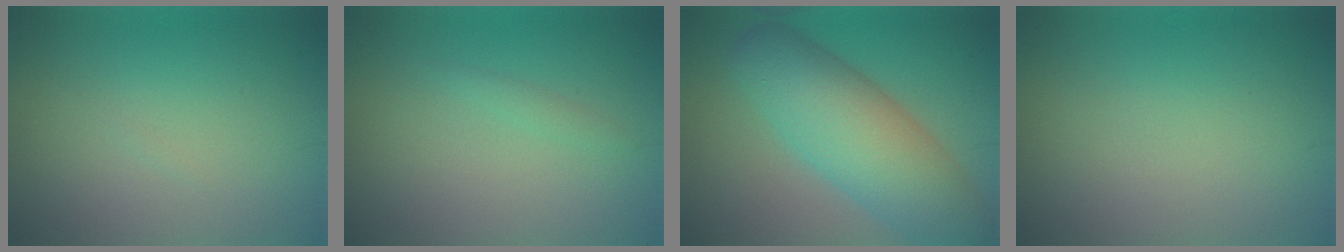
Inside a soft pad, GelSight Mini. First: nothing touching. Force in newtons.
{"total": 0.8, "press": 0.8, "slide": 0.1}
{"total": 9.5, "press": 9.5, "slide": 0.5}
{"total": 0.0}